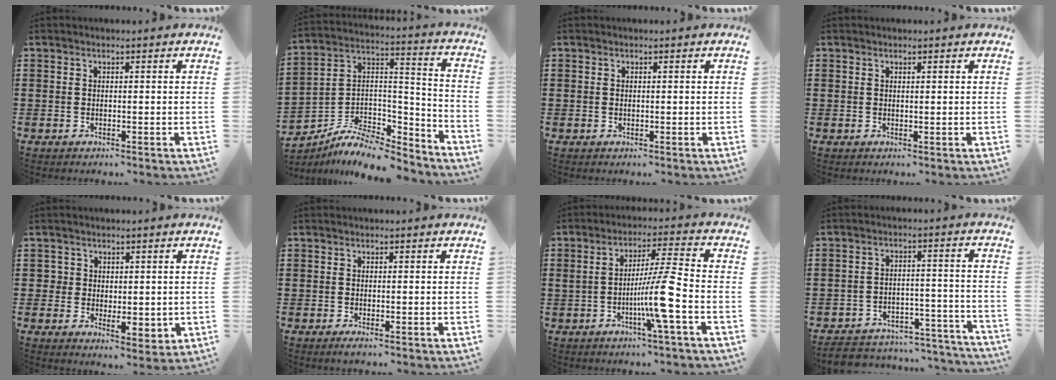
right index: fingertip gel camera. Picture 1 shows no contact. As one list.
[{"total": 8.3, "force": [-6.6, 3.6, 3.4], "torque": [-0.068, 0.013, -0.126]}, {"total": 0.0}, {"total": 0.0}, {"total": 3.1, "force": [0.7, 2.8, 1.3], "torque": [-0.033, 0.013, 0.013]}, {"total": 0.8, "force": [-0.6, 0.0, 0.5], "torque": [-0.010, -0.004, -0.010]}, {"total": 9.3, "force": [-3.4, 0.0, 8.7], "torque": [-0.160, -0.004, -0.067]}, {"total": 4.5, "force": [-4.3, 1.0, 1.0], "torque": [-0.017, 0.007, -0.087]}]